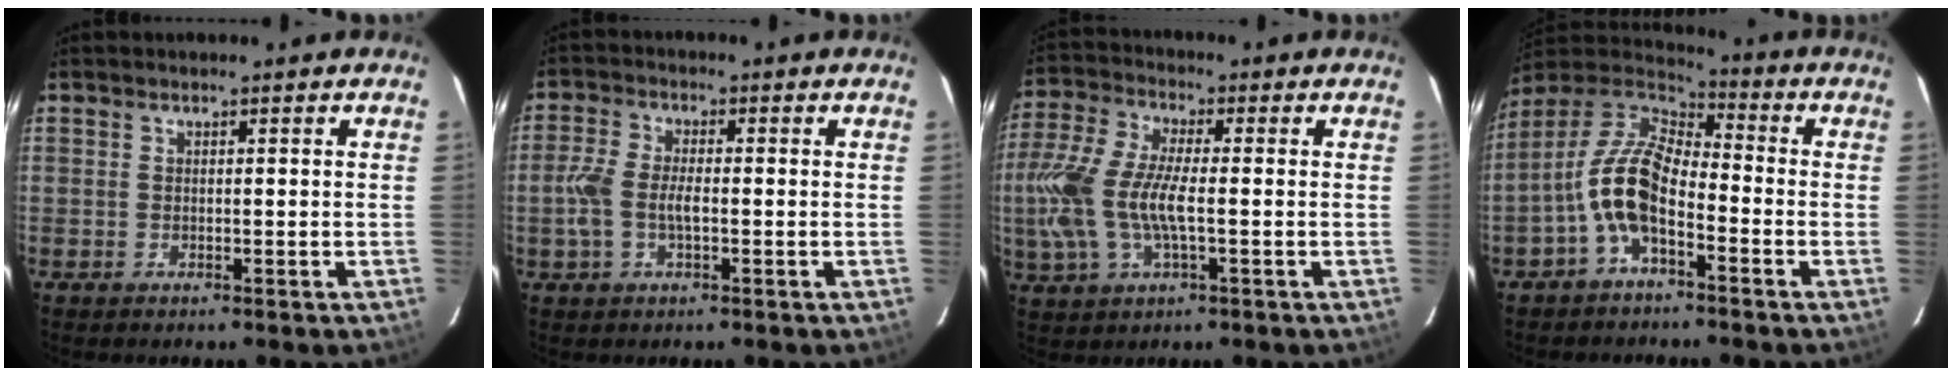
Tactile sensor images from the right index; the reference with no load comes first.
{"total": 5.5, "force": [-1.2, 2.6, 4.7], "torque": [-0.104, 0.005, -0.023]}
{"total": 14.2, "force": [-1.6, 5.5, 13.0], "torque": [-0.284, 0.002, -0.034]}
{"total": 11.1, "force": [-4.3, 4.9, 9.0], "torque": [-0.187, 0.014, -0.089]}